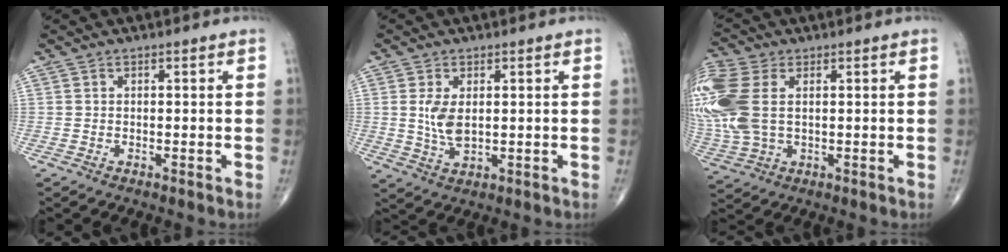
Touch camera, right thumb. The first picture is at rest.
{"total": 5.3, "force": [0.7, 2.7, 4.5], "torque": [-0.091, -0.009, 0.020]}
{"total": 17.0, "force": [2.9, 10.8, 12.9], "torque": [-0.350, 0.005, 0.061]}